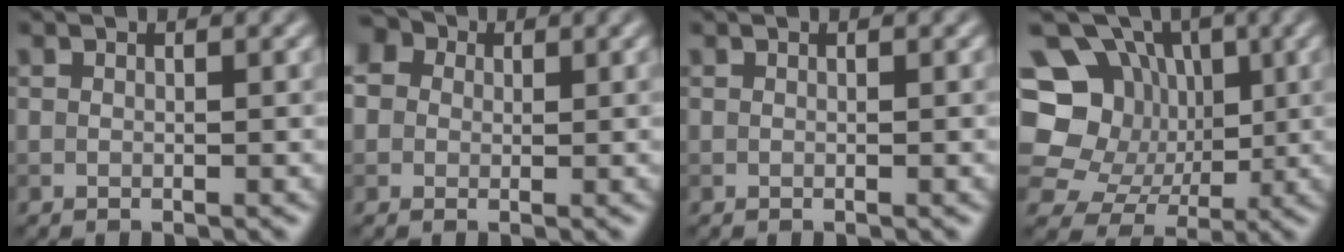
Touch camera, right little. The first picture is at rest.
{"total": 7.6, "force": [2.6, 6.1, 3.7], "torque": [-0.069, 0.033, 0.013]}
{"total": 0.0}
{"total": 13.0, "force": [1.7, 11.5, 5.7], "torque": [-0.131, 0.041, 0.011]}